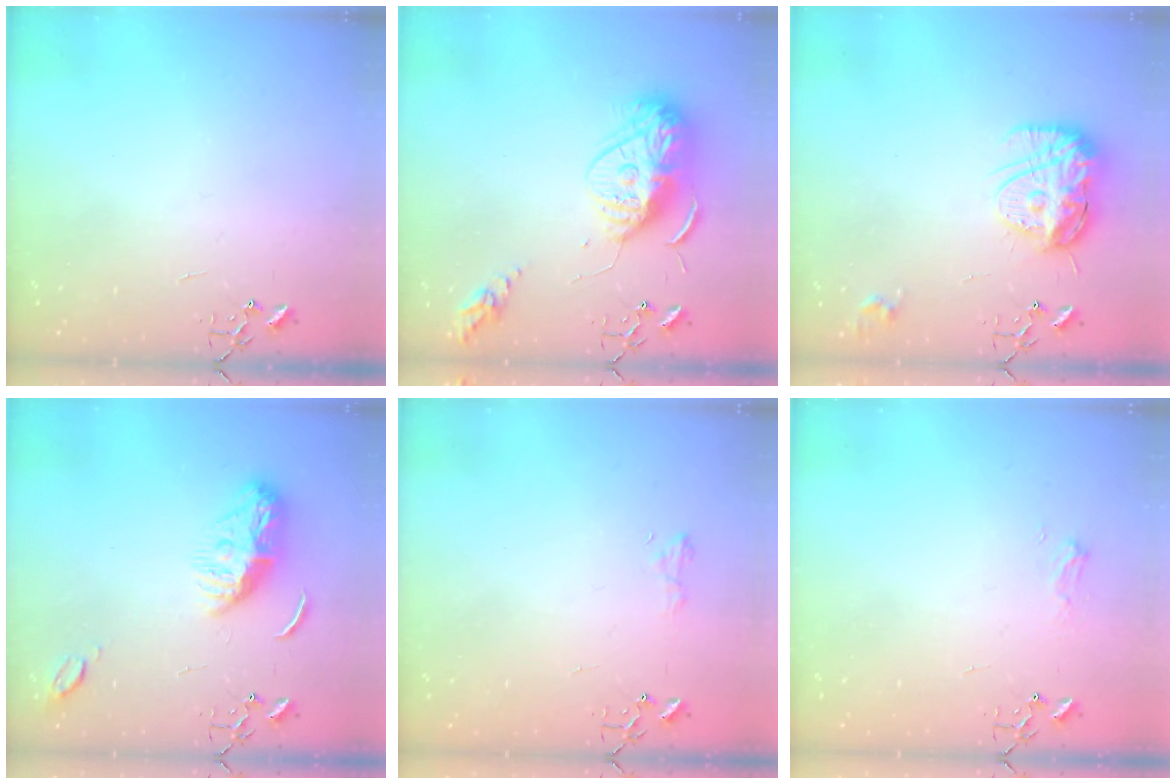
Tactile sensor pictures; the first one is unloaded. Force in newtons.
{"total": 14.7, "press": 14.6, "slide": 1.3}
{"total": 14.9, "press": 14.8, "slide": 1.2}
{"total": 10.4, "press": 10.4, "slide": 0.1}
{"total": 5.6, "press": 5.6, "slide": 0.6}
{"total": 6.0, "press": 6.0, "slide": 0.7}